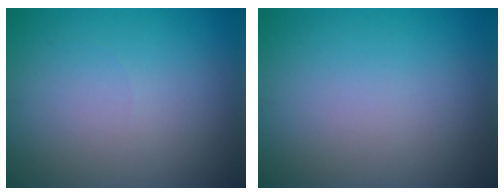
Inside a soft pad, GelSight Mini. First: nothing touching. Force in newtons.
{"total": 0.0}